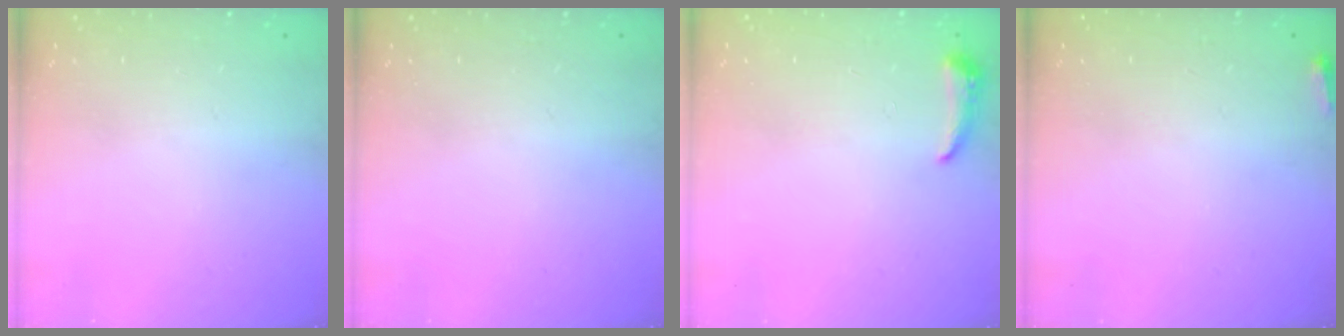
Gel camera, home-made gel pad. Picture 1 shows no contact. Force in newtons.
{"total": 0.0}
{"total": 4.3, "press": 4.2, "slide": 0.9}
{"total": 2.7, "press": 2.6, "slide": 0.9}